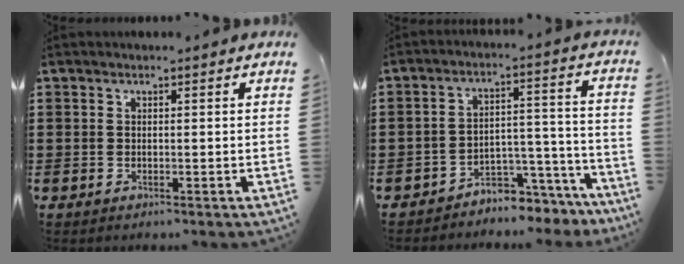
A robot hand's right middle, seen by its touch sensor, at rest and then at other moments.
{"total": 4.8, "force": [-4.6, 1.1, 0.7], "torque": [-0.014, 0.006, -0.092]}